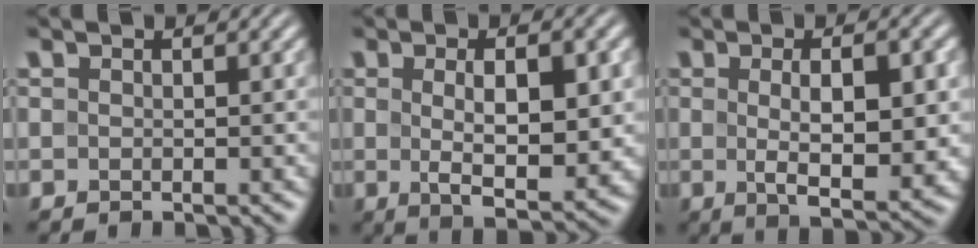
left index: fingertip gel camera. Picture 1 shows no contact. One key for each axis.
{"total": 7.0, "fx": 0.4, "fy": 2.5, "fz": 6.5, "tx": -0.103, "ty": -0.007, "tz": 0.011}
{"total": 7.3, "fx": 0.1, "fy": 2.5, "fz": 6.9, "tx": -0.105, "ty": -0.008, "tz": 0.006}